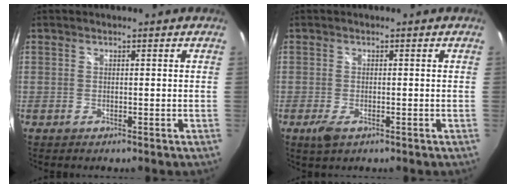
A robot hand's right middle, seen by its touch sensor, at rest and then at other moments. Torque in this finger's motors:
{"motor_torque": [0.68, -0.62, 0.23, 0.06]}